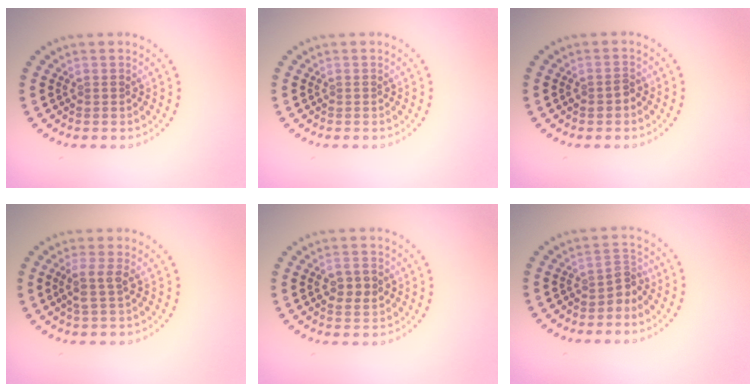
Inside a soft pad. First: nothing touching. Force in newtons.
{"total": 0.0}
{"total": 1.2, "press": 1.1, "slide": 0.4}
{"total": 2.0, "press": 1.7, "slide": 1.1}
{"total": 2.8, "press": 2.8, "slide": 0.1}
{"total": 2.1, "press": 1.5, "slide": 1.4}